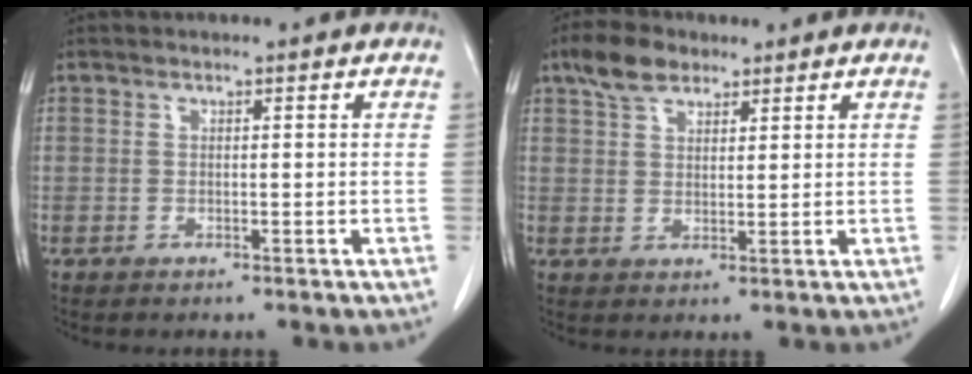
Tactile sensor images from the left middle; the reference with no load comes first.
{"total": 5.3, "force": [3.7, 2.7, 2.6], "torque": [-0.054, 0.014, 0.072]}